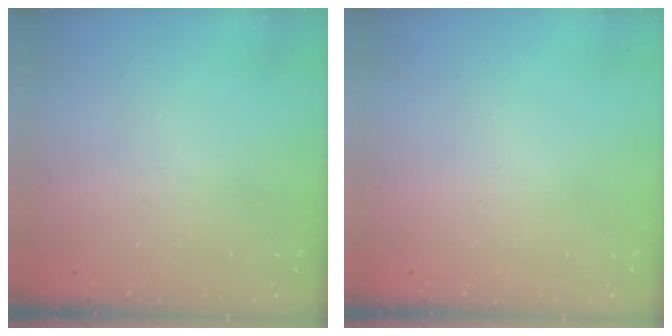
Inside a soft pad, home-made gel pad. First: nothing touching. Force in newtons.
{"total": 0.0}